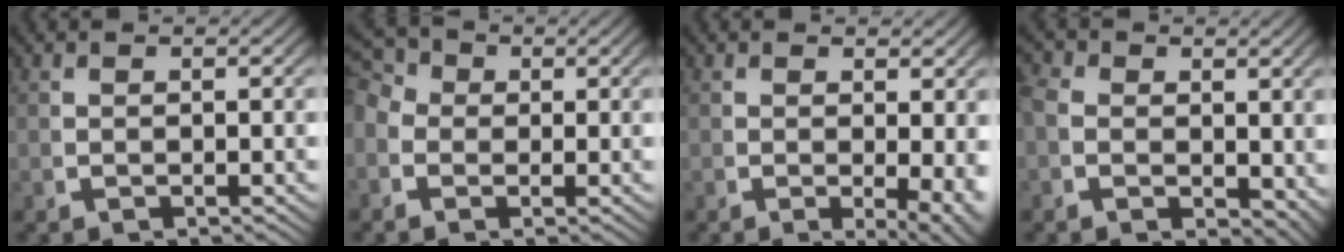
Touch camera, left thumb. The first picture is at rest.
{"total": 4.3, "force": [0.8, 3.4, 2.5], "torque": [-0.053, -0.007, 0.008]}
{"total": 3.7, "force": [-0.4, 1.5, 3.3], "torque": [-0.047, -0.024, 0.002]}
{"total": 4.2, "force": [0.7, 3.3, 2.5], "torque": [-0.043, -0.018, 0.016]}